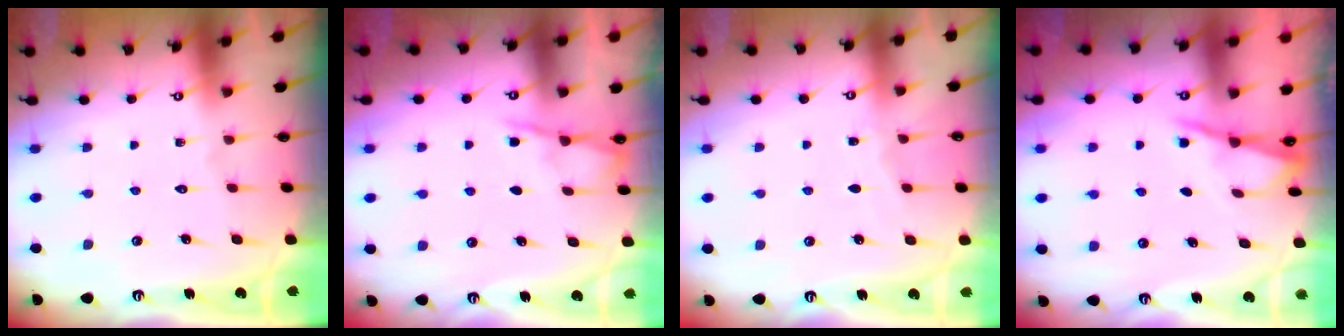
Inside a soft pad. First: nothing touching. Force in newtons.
{"total": 4.8, "press": 4.8, "slide": 0.4}
{"total": 2.6, "press": 2.6, "slide": 0.4}
{"total": 2.0, "press": 2.0, "slide": 0.2}